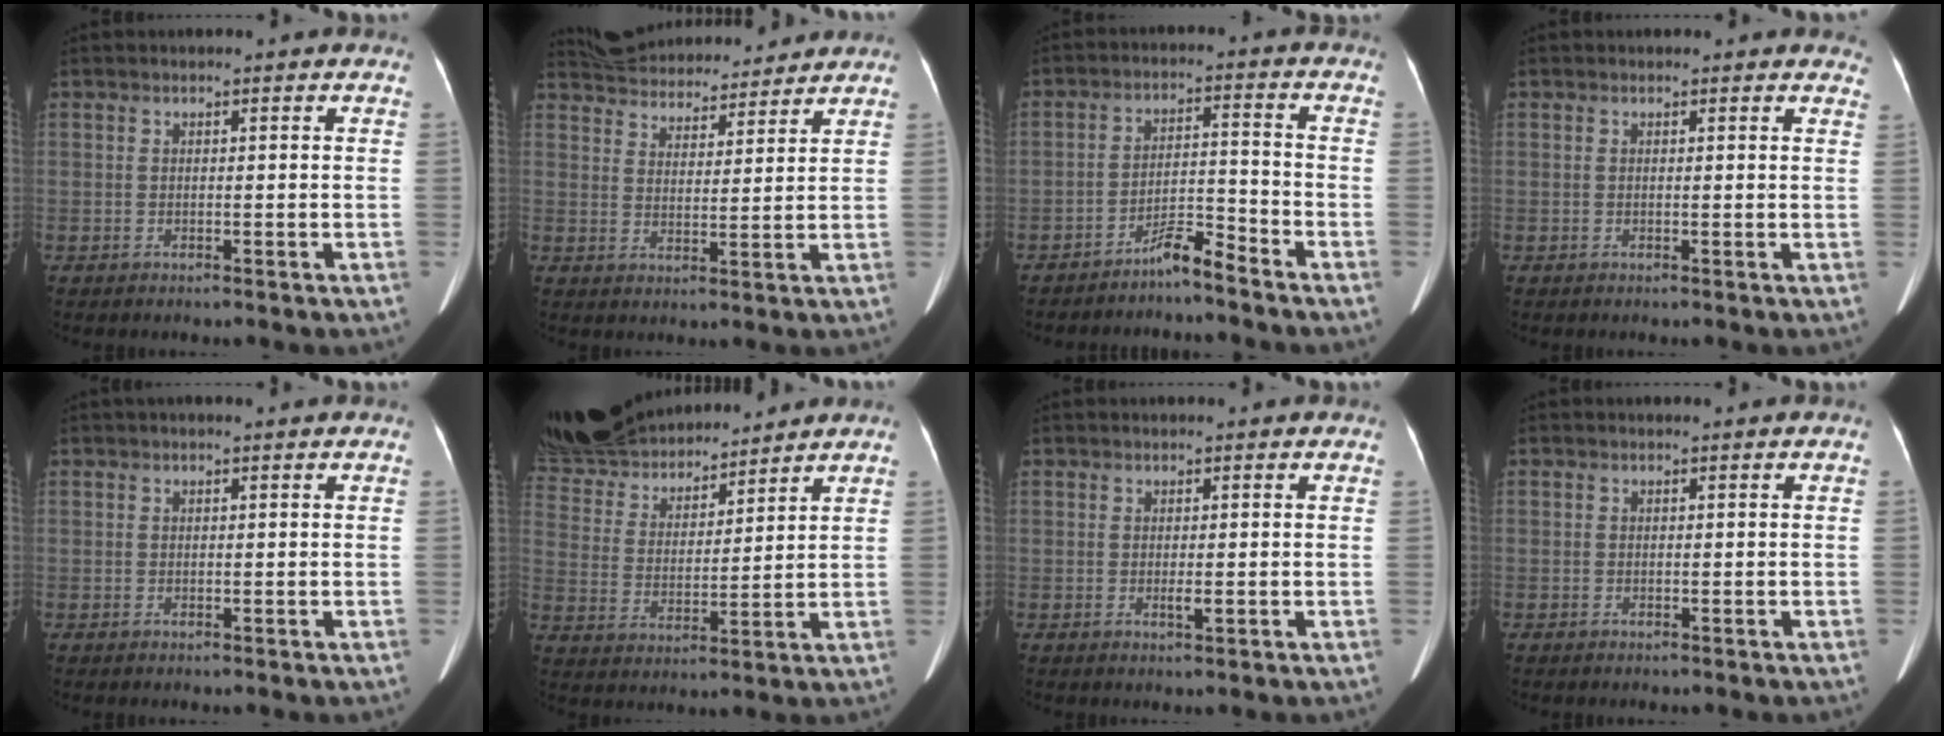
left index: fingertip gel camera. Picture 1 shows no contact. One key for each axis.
{"total": 14.5, "fx": 13.6, "fy": 3.7, "fz": 3.1, "tx": -0.056, "ty": 0.027, "tz": 0.207}
{"total": 4.8, "fx": -4.3, "fy": -0.1, "fz": 2.0, "tx": -0.034, "ty": -0.010, "tz": -0.080}
{"total": 4.0, "fx": 3.7, "fy": 1.2, "fz": 0.9, "tx": 0.004, "ty": -0.002, "tz": 0.021}
{"total": 0.6, "fx": 0.3, "fy": 0.3, "fz": 0.4, "tx": -0.002, "ty": 0.020, "tz": 0.003}
{"total": 18.4, "fx": 17.0, "fy": 4.7, "fz": 5.4, "tx": -0.128, "ty": 0.023, "tz": 0.307}
{"total": 1.0, "fx": -0.3, "fy": 0.2, "fz": 0.9, "tx": -0.017, "ty": -0.004, "tz": -0.004}
{"total": 0.6, "fx": -0.5, "fy": 0.3, "fz": -0.1, "tx": 0.001, "ty": 0.005, "tz": -0.009}